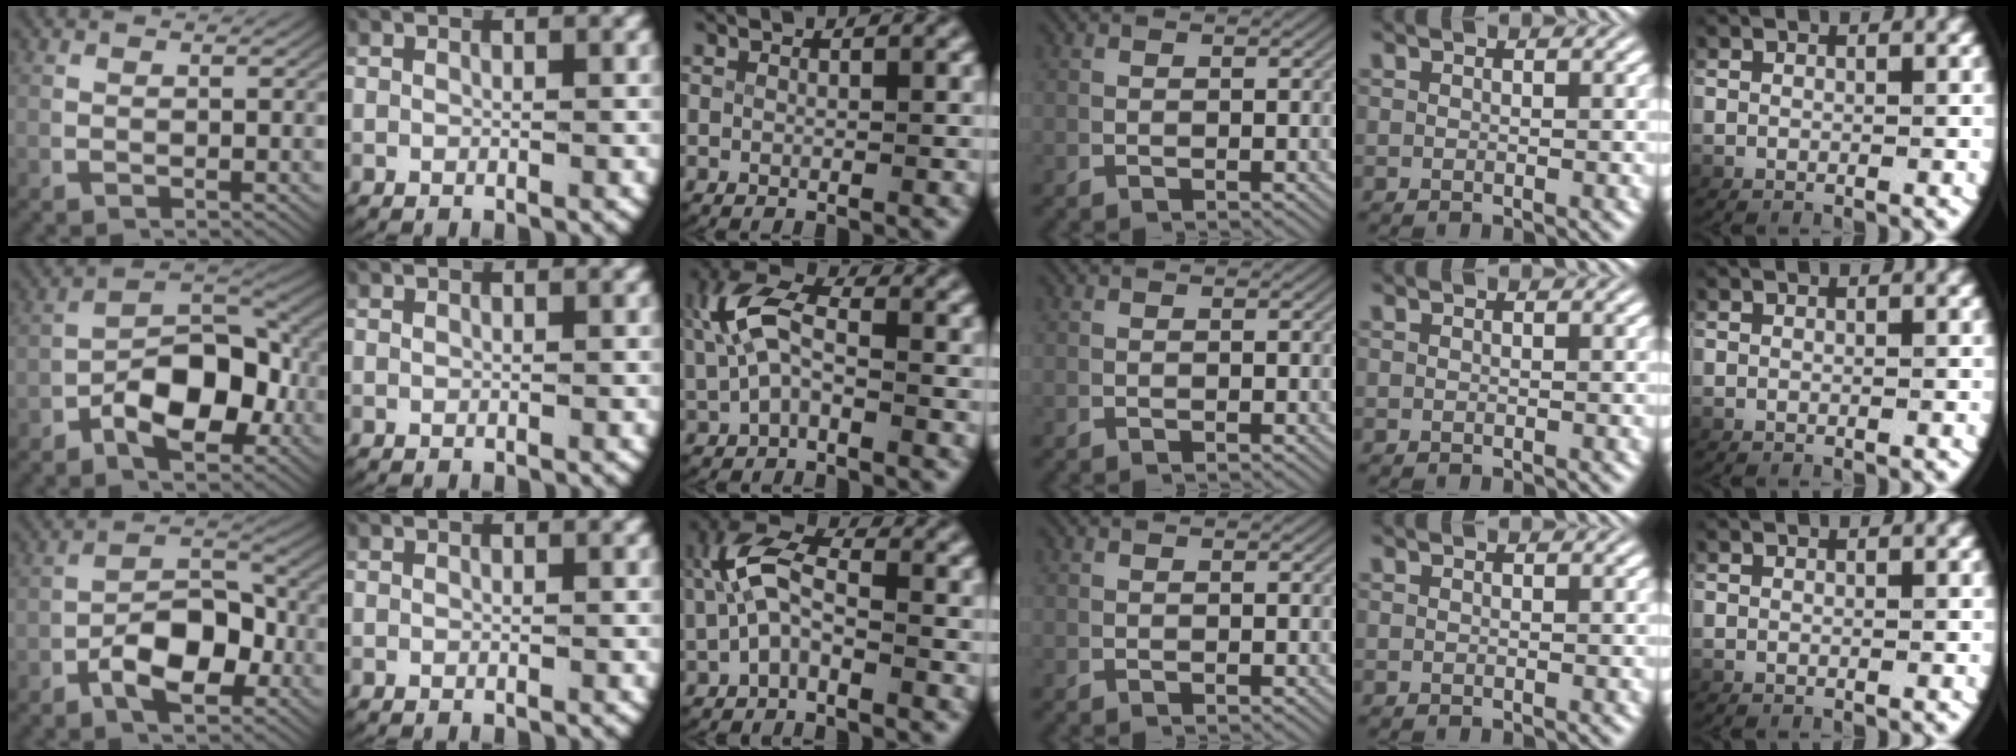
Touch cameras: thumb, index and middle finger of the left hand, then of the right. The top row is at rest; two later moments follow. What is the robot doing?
{"motion": "lift_and_place", "object": "fork"}